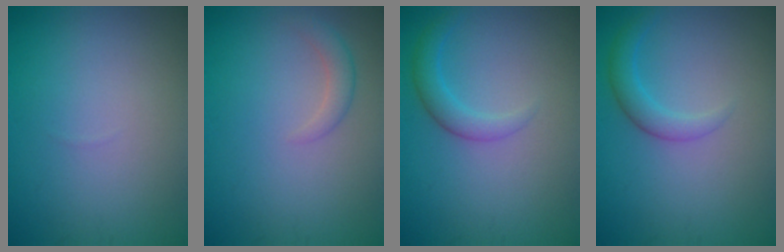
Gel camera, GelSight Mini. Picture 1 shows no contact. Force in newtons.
{"total": 1.5, "press": 1.5, "slide": 0.1}
{"total": 2.2, "press": 2.2, "slide": 0.0}
{"total": 2.2, "press": 2.2, "slide": 0.0}